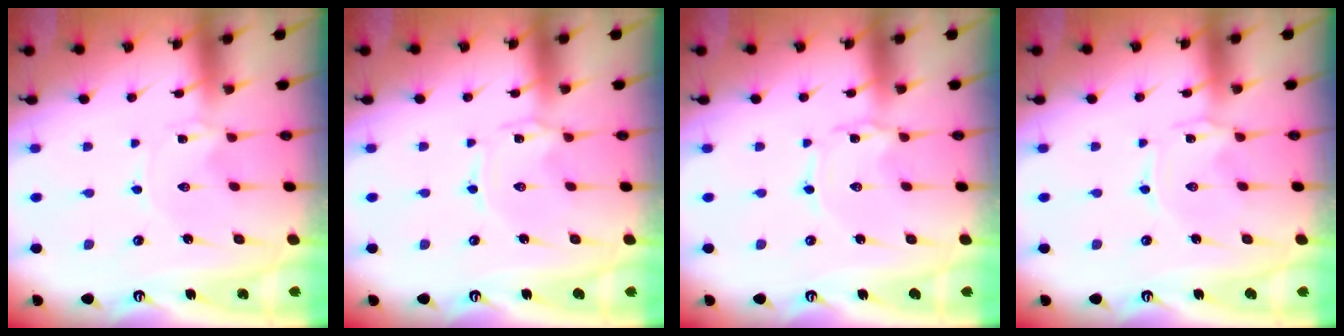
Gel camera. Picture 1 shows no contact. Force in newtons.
{"total": 0.7, "press": 0.7, "slide": 0.1}
{"total": 1.2, "press": 1.2, "slide": 0.1}
{"total": 0.8, "press": 0.7, "slide": 0.1}